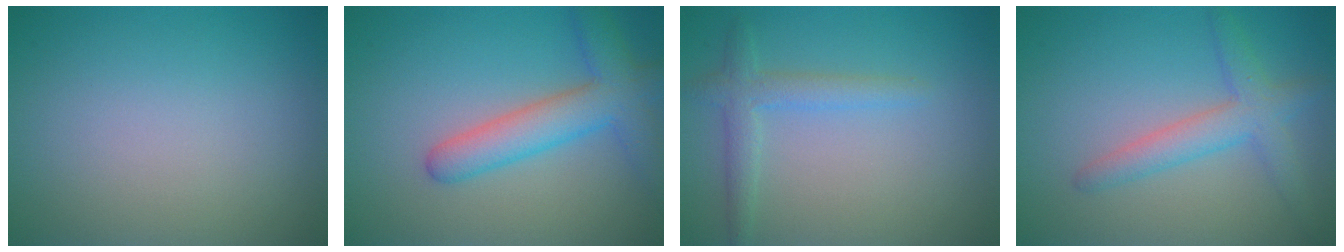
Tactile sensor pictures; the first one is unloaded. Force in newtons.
{"total": 5.3, "press": 5.2, "slide": 0.2}
{"total": 2.4, "press": 2.4, "slide": 0.1}
{"total": 3.4, "press": 3.4, "slide": 0.1}